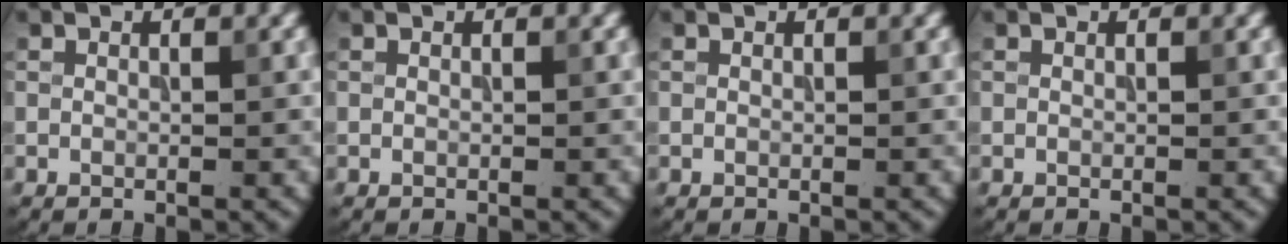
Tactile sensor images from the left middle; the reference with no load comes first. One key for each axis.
{"total": 0.0}
{"total": 0.0}
{"total": 0.0}